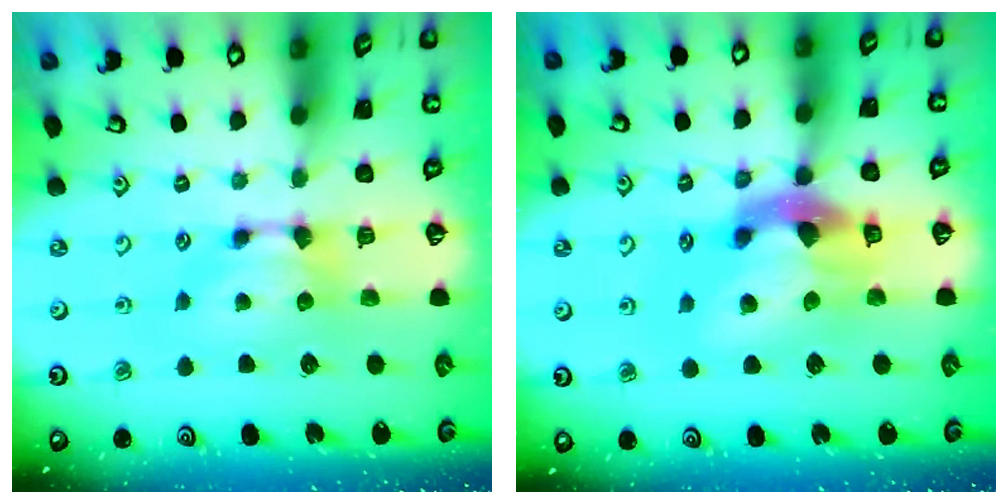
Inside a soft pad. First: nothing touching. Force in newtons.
{"total": 7.7, "press": 7.3, "slide": 2.5}